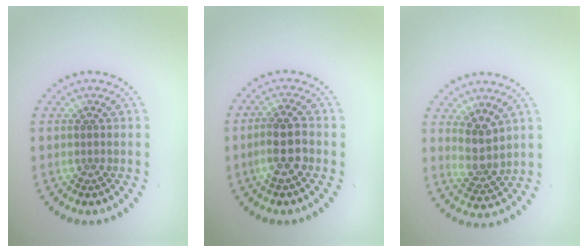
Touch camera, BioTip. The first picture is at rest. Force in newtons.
{"total": 3.0, "press": 2.7, "slide": 1.2}
{"total": 3.1, "press": 2.4, "slide": 1.9}